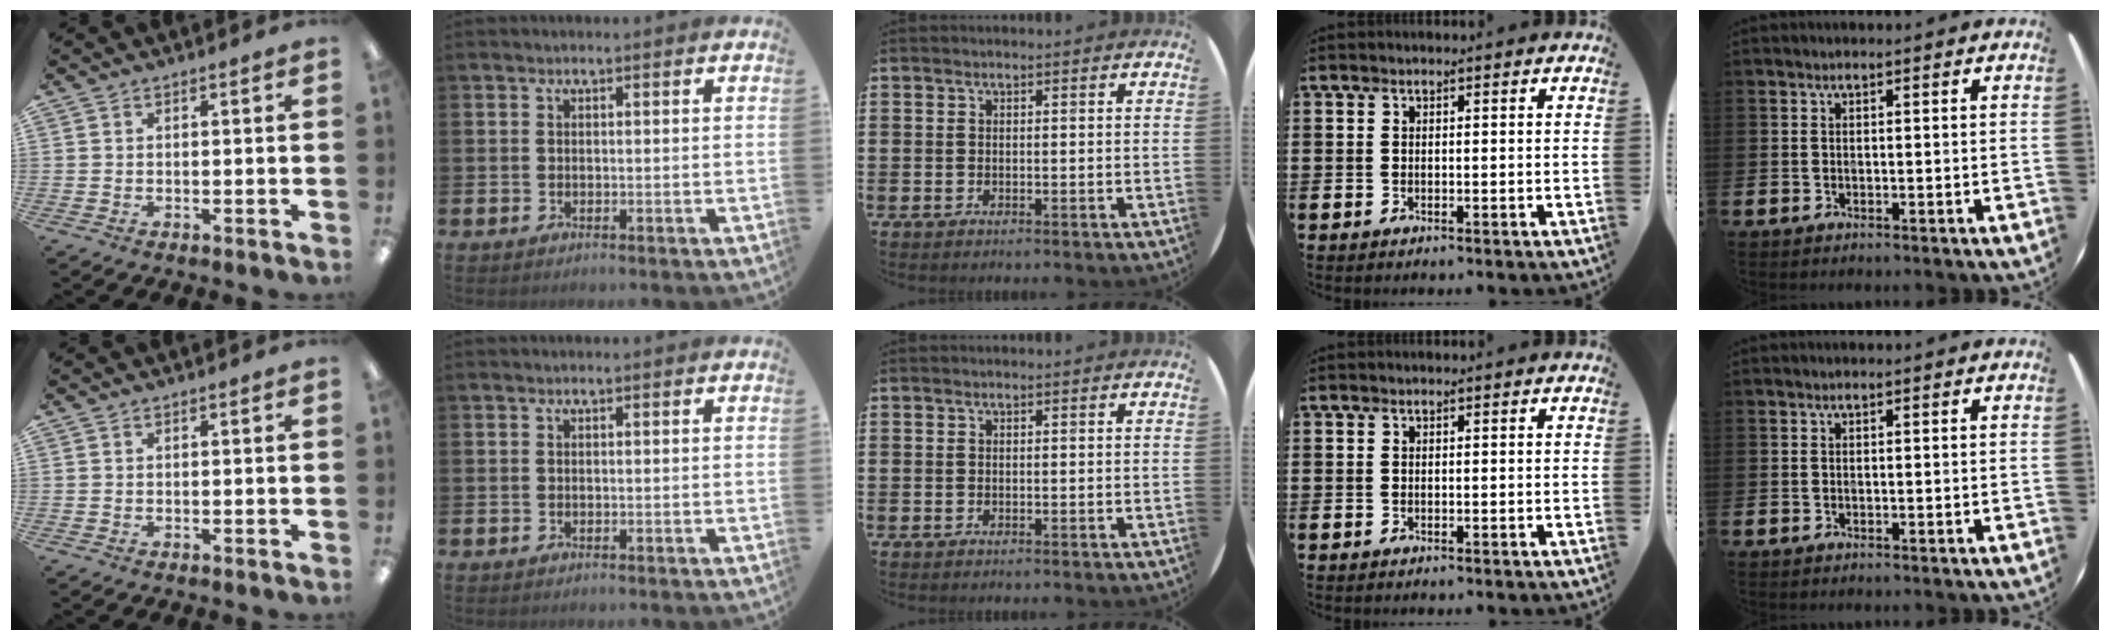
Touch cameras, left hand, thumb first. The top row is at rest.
{}